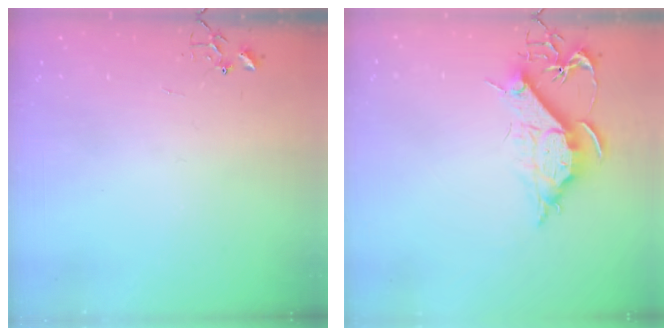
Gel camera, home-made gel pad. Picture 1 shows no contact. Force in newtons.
{"total": 11.1, "press": 11.1, "slide": 1.2}